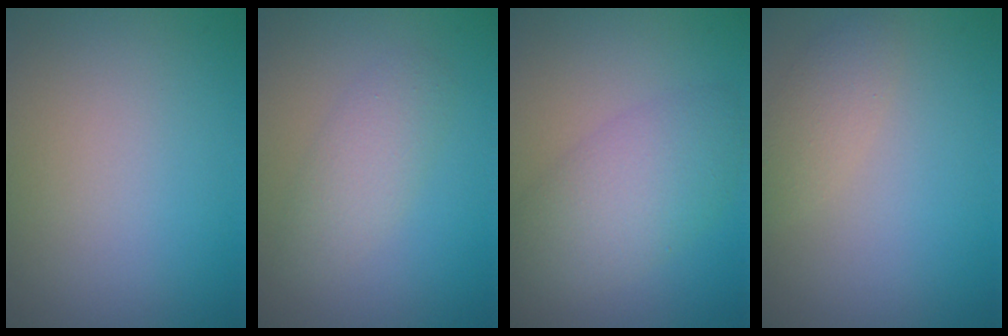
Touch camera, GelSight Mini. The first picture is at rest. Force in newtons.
{"total": 2.5, "press": 2.5, "slide": 0.1}
{"total": 5.3, "press": 5.3, "slide": 0.3}
{"total": 1.9, "press": 1.9, "slide": 0.1}